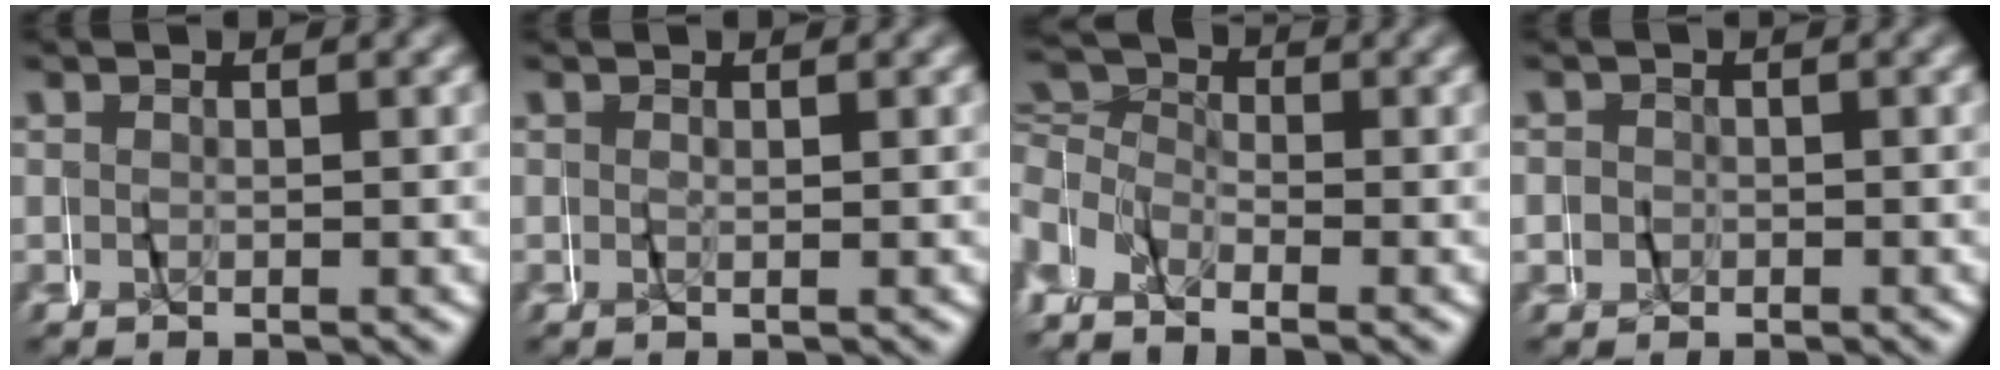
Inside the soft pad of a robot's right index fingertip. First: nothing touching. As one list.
[{"total": 0.0}, {"total": 5.1, "force": [0.8, 4.0, 3.1], "torque": [-0.064, 0.013, -0.001]}, {"total": 2.4, "force": [0.2, 2.4, 0.4], "torque": [-0.003, 0.009, -0.004]}]